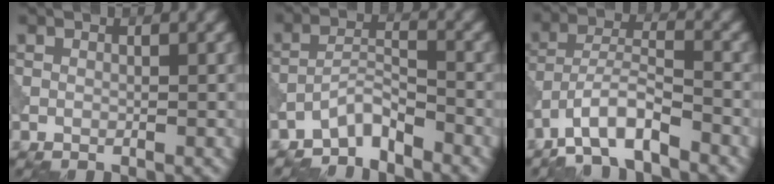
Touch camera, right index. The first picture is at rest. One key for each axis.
{"total": 3.4, "fx": -3.1, "fy": 0.7, "fz": 1.3, "tx": -0.020, "ty": 0.009, "tz": -0.066}
{"total": 5.4, "fx": -4.1, "fy": 1.3, "fz": 3.3, "tx": -0.057, "ty": 0.007, "tz": -0.081}